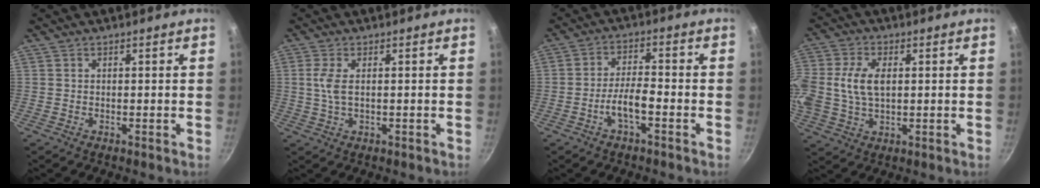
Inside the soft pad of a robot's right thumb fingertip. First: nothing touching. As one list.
[{"total": 4.1, "force": [0.1, 1.7, 3.7], "torque": [-0.080, 0.001, 0.002]}, {"total": 5.8, "force": [-2.7, 1.9, 4.8], "torque": [-0.090, 0.028, -0.054]}, {"total": 11.1, "force": [1.2, 7.0, 8.6], "torque": [-0.175, 0.015, 0.018]}]